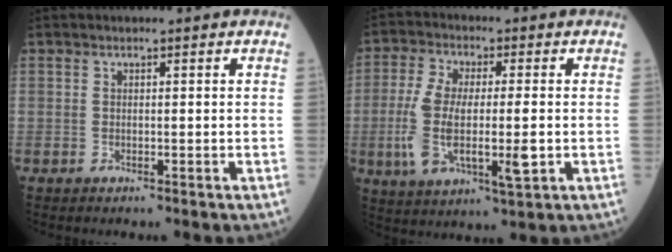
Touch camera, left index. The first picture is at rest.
{"total": 12.0, "force": [-1.9, 3.9, 11.2], "torque": [-0.232, -0.008, -0.029]}